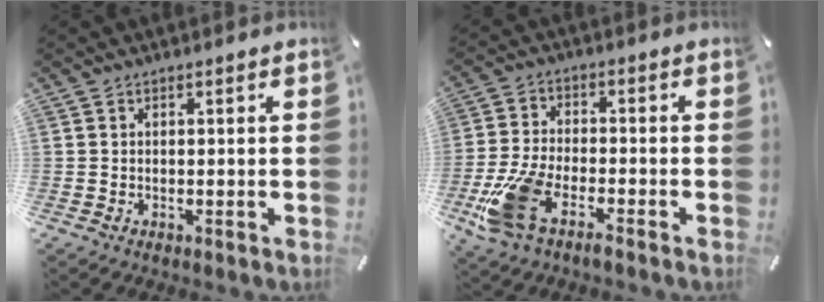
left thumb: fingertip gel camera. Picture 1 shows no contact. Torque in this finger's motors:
{"motor_torque": [-0.49, 1.14, 1.15, 0.71, 0.25]}